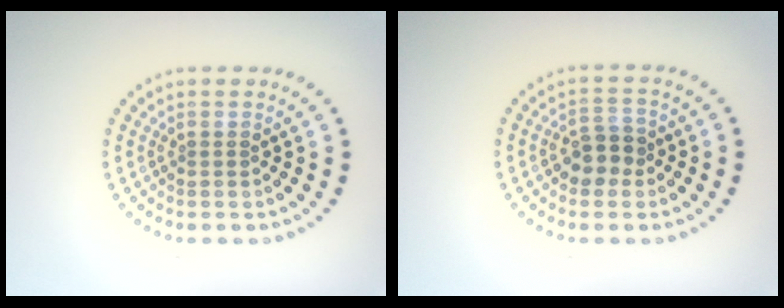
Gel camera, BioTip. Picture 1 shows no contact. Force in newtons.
{"total": 2.7, "press": 2.5, "slide": 0.9}